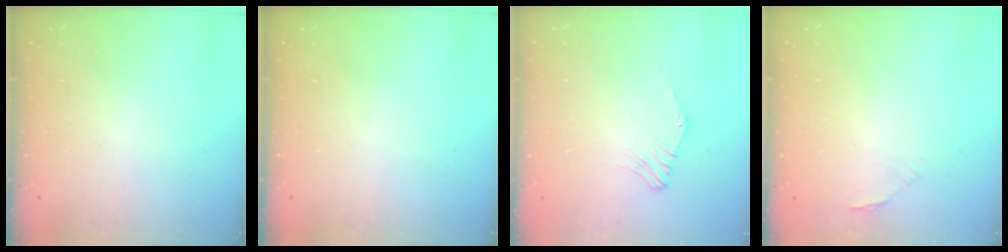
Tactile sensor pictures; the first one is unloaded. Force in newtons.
{"total": 0.0}
{"total": 1.8, "press": 1.7, "slide": 0.5}
{"total": 1.5, "press": 1.4, "slide": 0.5}